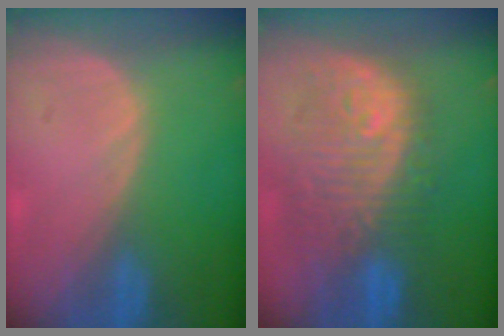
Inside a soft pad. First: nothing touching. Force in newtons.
{"total": 11.3, "press": 10.6, "slide": 3.9}